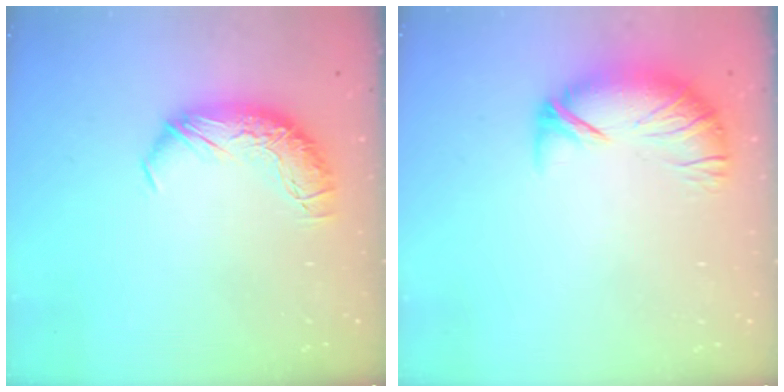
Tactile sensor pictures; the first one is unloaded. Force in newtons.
{"total": 4.2, "press": 3.5, "slide": 2.2}